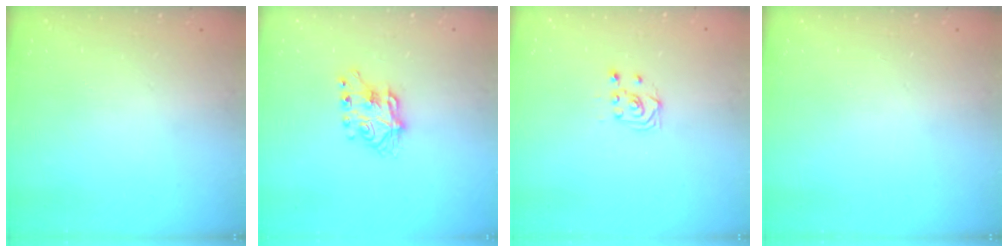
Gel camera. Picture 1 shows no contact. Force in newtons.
{"total": 6.9, "press": 6.9, "slide": 0.5}
{"total": 3.2, "press": 2.9, "slide": 1.2}
{"total": 0.0}